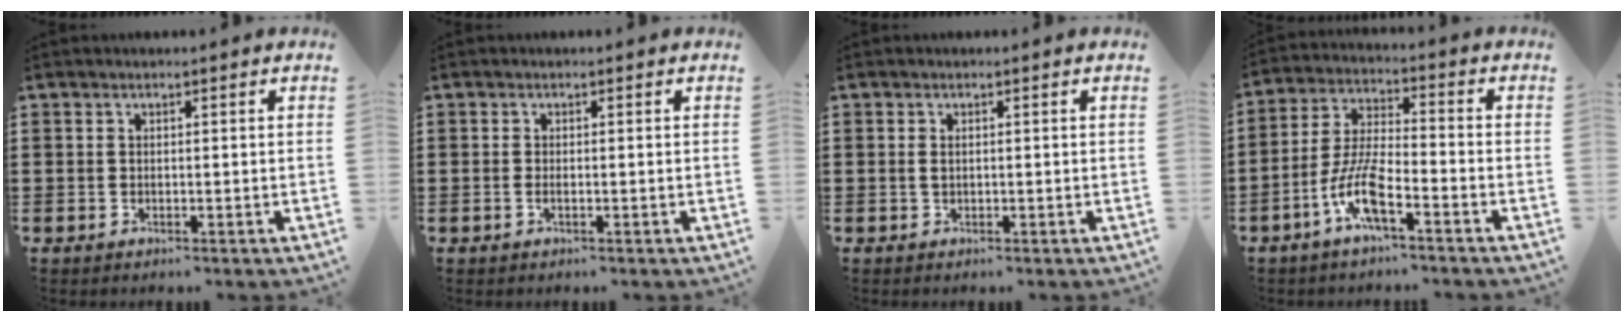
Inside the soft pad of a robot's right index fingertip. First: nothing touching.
{"total": 0.9, "force": [-0.4, 0.1, 0.8], "torque": [-0.015, -0.005, -0.006]}
{"total": 1.0, "force": [0.1, 0.4, 0.9], "torque": [-0.026, -0.001, -0.002]}
{"total": 8.4, "force": [-4.7, 1.8, 6.7], "torque": [-0.163, -0.012, -0.095]}